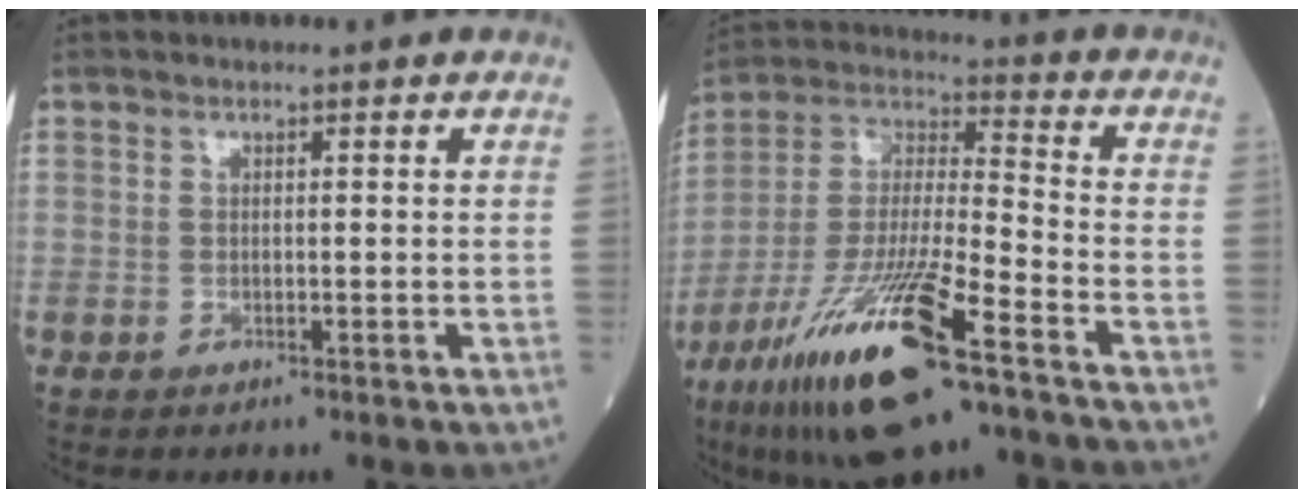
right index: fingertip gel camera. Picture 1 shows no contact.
{"total": 20.4, "force": [-11.7, 2.8, 16.5], "torque": [-0.345, -0.043, -0.212]}